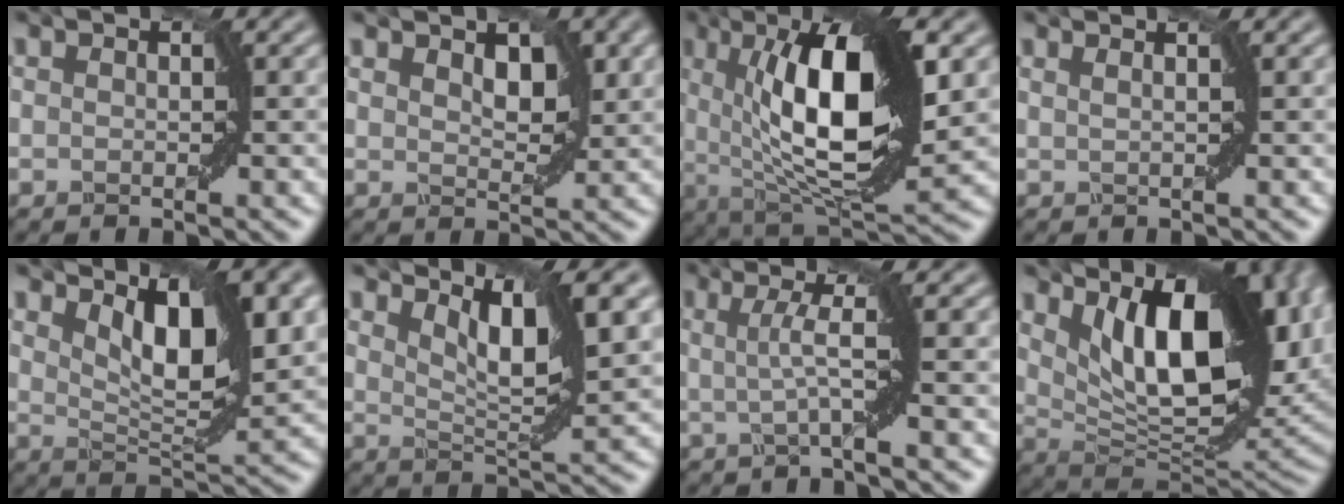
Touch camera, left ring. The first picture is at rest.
{"total": 3.3, "force": [1.6, 1.5, 2.5], "torque": [-0.042, -0.002, 0.032]}
{"total": 12.3, "force": [2.3, 4.1, 11.4], "torque": [-0.178, 0.004, 0.038]}
{"total": 3.1, "force": [1.9, 1.4, 2.0], "torque": [-0.012, 0.016, -0.004]}
{"total": 8.6, "force": [3.5, 3.2, 7.2], "torque": [-0.117, -0.003, 0.060]}
{"total": 7.5, "force": [3.9, 1.7, 6.1], "torque": [-0.098, 0.003, 0.075]}
{"total": 3.5, "force": [0.3, 0.4, 3.5], "torque": [-0.061, 0.003, 0.004]}
{"total": 15.5, "force": [5.6, 6.9, 12.7], "torque": [-0.172, -0.001, 0.097]}